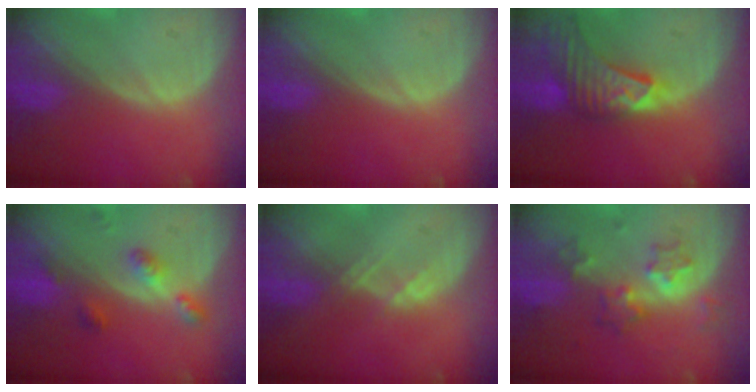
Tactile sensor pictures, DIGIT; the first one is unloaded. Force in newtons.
{"total": 0.0}
{"total": 9.1, "press": 8.2, "slide": 4.0}
{"total": 4.6, "press": 4.2, "slide": 1.9}
{"total": 1.5, "press": 1.4, "slide": 0.2}
{"total": 6.4, "press": 5.5, "slide": 3.2}